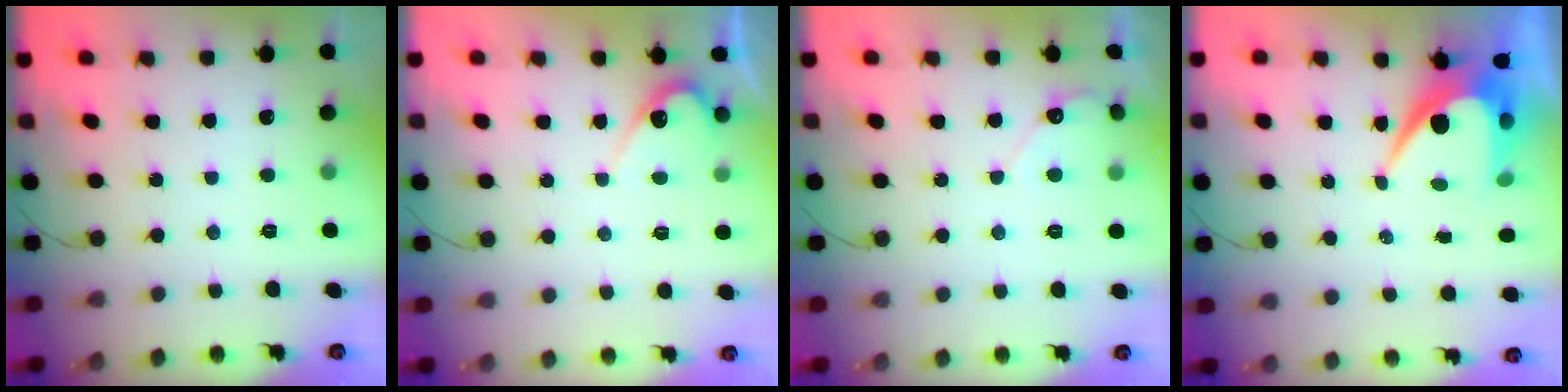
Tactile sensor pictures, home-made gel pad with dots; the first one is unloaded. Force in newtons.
{"total": 4.9, "press": 4.9, "slide": 0.4}
{"total": 3.9, "press": 3.9, "slide": 0.2}
{"total": 9.9, "press": 9.9, "slide": 0.8}